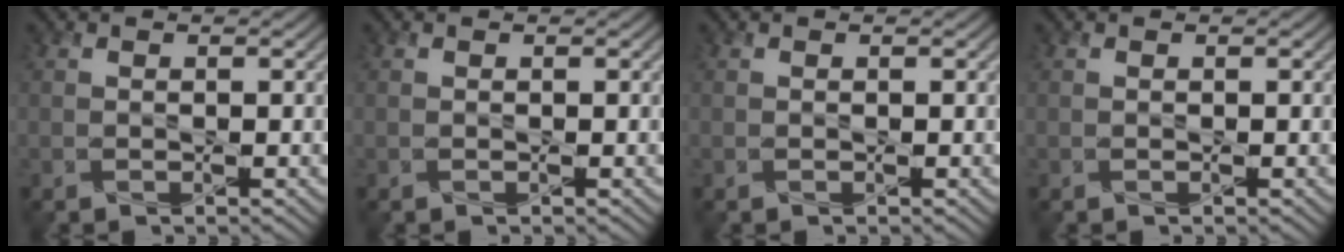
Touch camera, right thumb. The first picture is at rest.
{"total": 0.0}
{"total": 0.0}
{"total": 0.0}